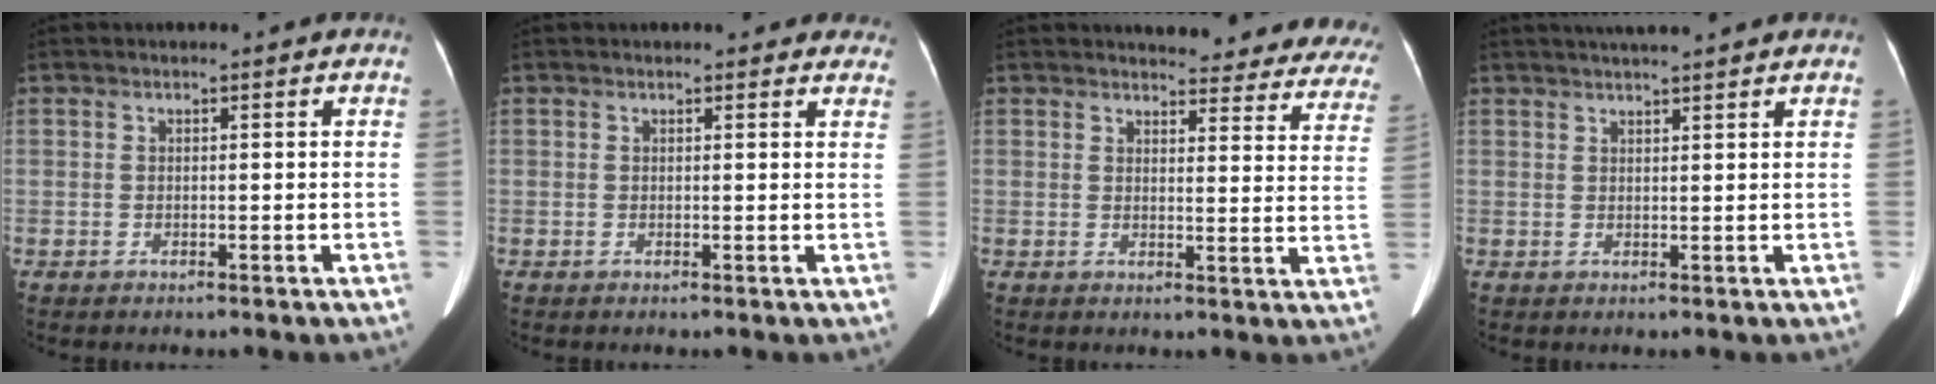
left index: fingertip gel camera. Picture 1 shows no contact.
{"total": 6.1, "force": [5.4, 2.1, 1.7], "torque": [0.000, 0.001, 0.042]}
{"total": 21.1, "force": [20.1, 4.6, 4.5], "torque": [-0.026, -0.087, 0.201]}
{"total": 6.8, "force": [5.9, 0.1, 3.3], "torque": [-0.052, 0.030, 0.082]}